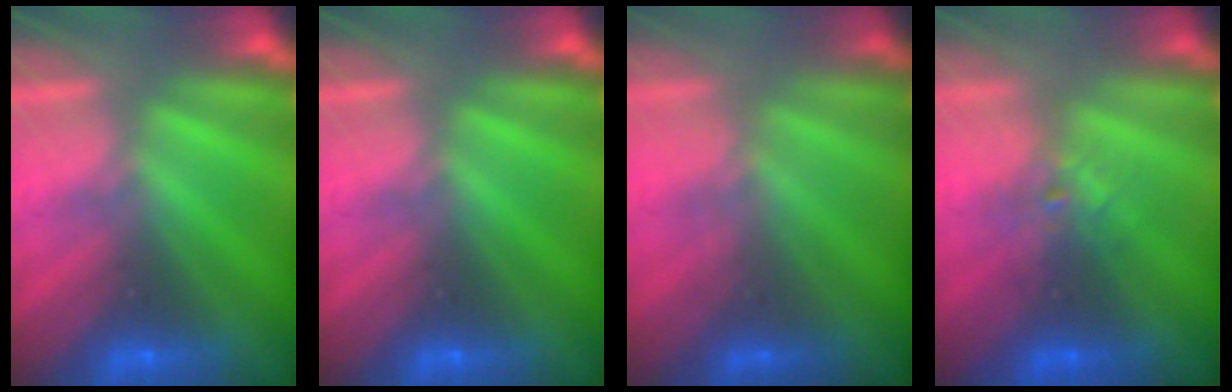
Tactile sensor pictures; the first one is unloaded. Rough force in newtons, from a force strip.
{"total": 0.0}
{"total": 1.5}
{"total": 2.1}